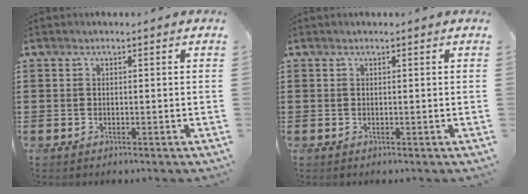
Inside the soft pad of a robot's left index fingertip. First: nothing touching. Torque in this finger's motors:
{"motor_torque": [-1.13, 1.01, -0.44, -0.09]}